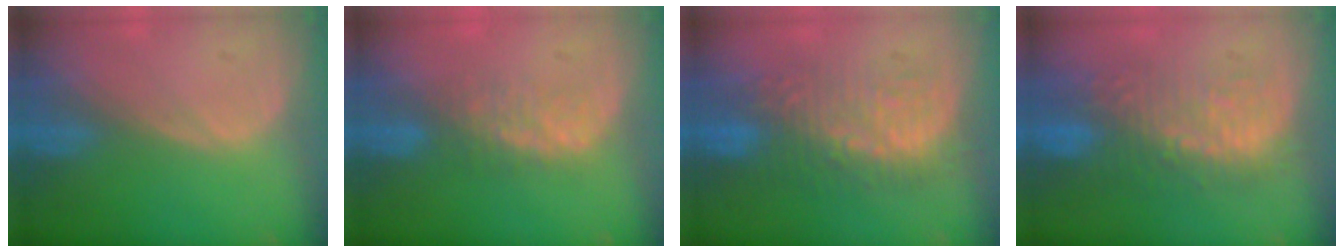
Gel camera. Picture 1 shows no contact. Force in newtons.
{"total": 3.6, "press": 3.6, "slide": 0.7}
{"total": 9.0, "press": 8.8, "slide": 1.6}
{"total": 10.1, "press": 9.0, "slide": 4.5}